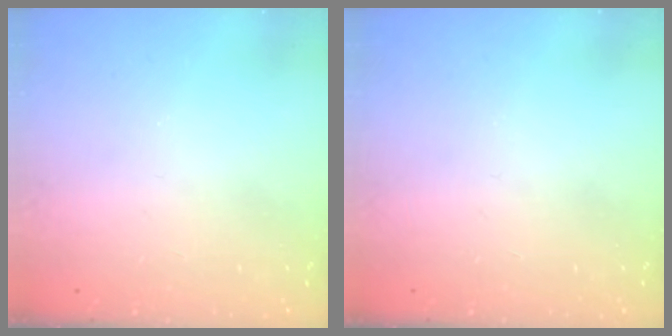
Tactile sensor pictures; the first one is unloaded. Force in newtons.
{"total": 0.0}